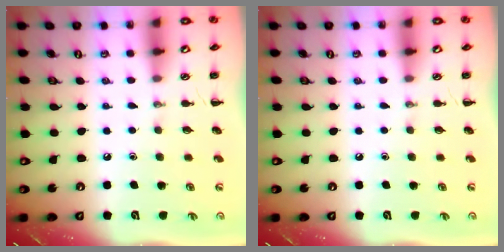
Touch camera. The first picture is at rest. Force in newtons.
{"total": 0.0}